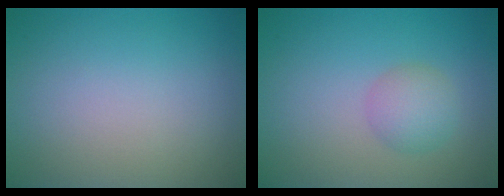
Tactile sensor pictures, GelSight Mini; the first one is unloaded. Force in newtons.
{"total": 2.4, "press": 2.4, "slide": 0.1}